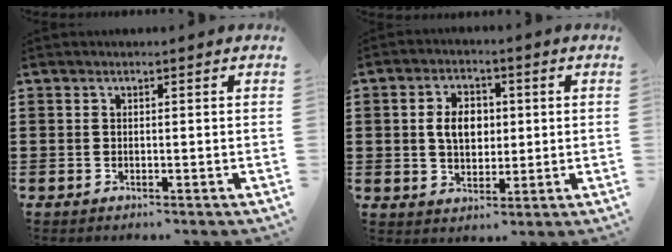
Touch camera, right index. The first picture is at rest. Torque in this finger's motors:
{"motor_torque": [0.84, 0.64, 0.25, 0.12]}